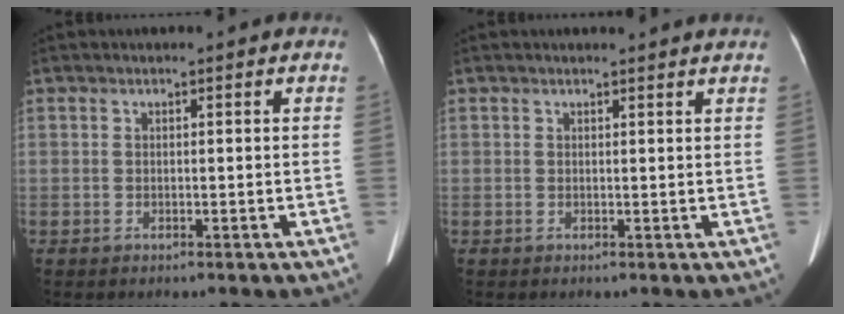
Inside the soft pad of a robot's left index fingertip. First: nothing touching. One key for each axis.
{"total": 3.4, "fx": 3.3, "fy": -0.1, "fz": 0.7, "tx": -0.013, "ty": 0.003, "tz": 0.030}